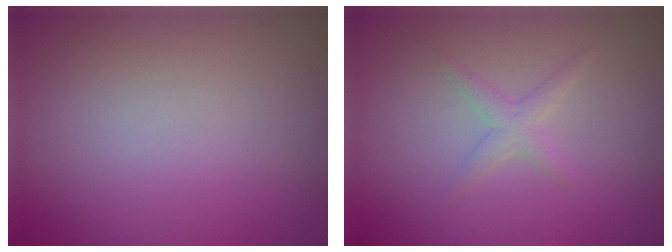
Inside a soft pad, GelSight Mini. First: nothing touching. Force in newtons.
{"total": 1.3, "press": 1.3, "slide": 0.1}